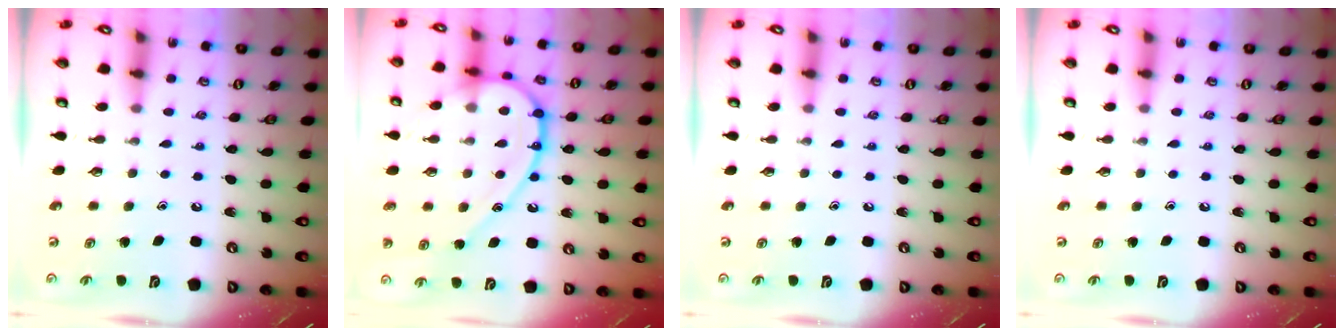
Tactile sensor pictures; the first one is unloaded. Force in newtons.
{"total": 20.6, "press": 20.6, "slide": 1.8}
{"total": 0.0}
{"total": 0.0}